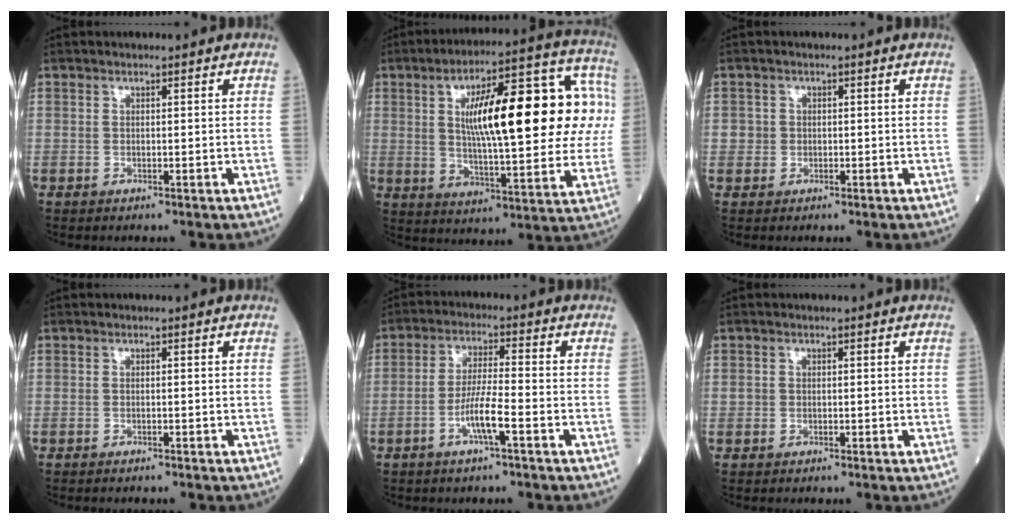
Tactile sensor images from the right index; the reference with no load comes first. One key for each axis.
{"total": 23.7, "fx": 4.4, "fy": 5.6, "fz": 22.6, "tx": -0.319, "ty": 0.043, "tz": 0.062}
{"total": 1.5, "fx": 0.1, "fy": 1.5, "fz": 0.1, "tx": 0.008, "ty": 0.006, "tz": 0.001}
{"total": 1.9, "fx": -1.7, "fy": 0.0, "fz": 0.8, "tx": -0.013, "ty": -0.001, "tz": -0.021}
{"total": 5.6, "fx": -2.4, "fy": 0.1, "fz": 5.0, "tx": -0.102, "ty": 0.002, "tz": -0.044}
{"total": 0.6, "fx": 0.0, "fy": 0.6, "fz": 0.0, "tx": 0.001, "ty": 0.005, "tz": 0.002}